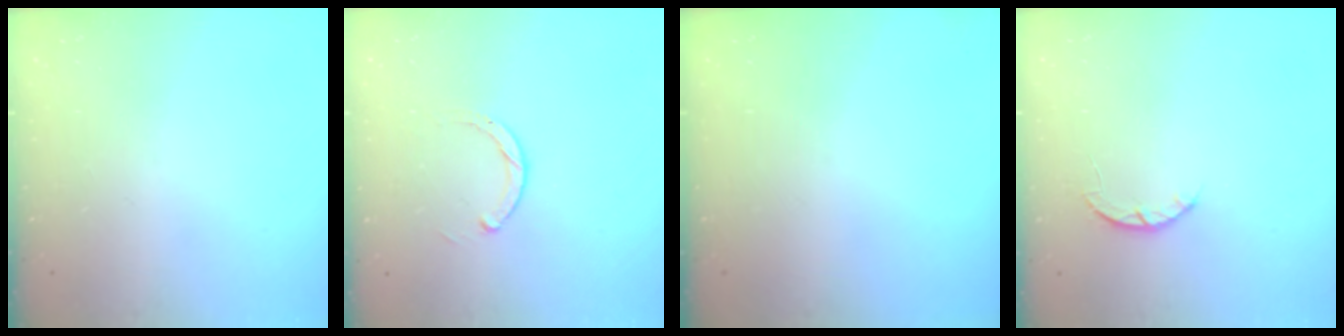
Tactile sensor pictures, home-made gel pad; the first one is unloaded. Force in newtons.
{"total": 2.5, "press": 2.5, "slide": 0.3}
{"total": 0.0}
{"total": 2.6, "press": 2.5, "slide": 0.4}